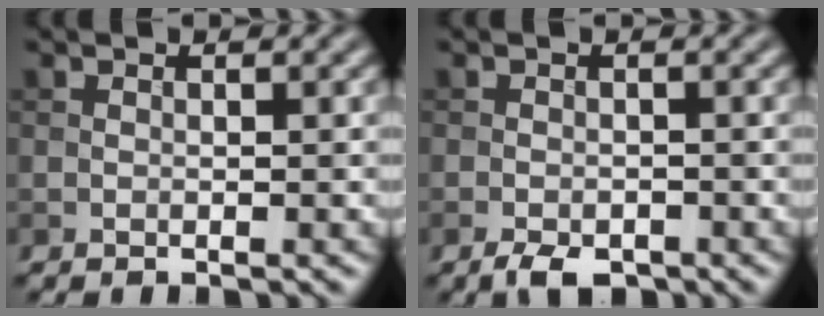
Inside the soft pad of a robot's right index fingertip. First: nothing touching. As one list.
[{"total": 2.4, "force": [-1.7, 1.0, 1.3], "torque": [-0.021, -0.003, -0.030]}]